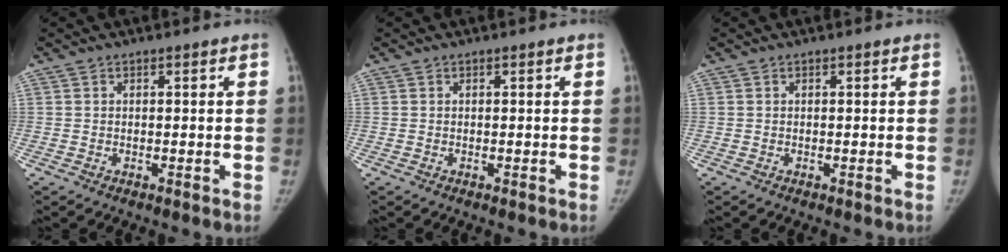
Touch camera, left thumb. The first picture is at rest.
{"total": 0.0}
{"total": 0.0}